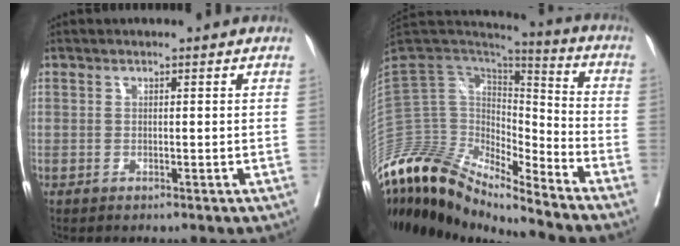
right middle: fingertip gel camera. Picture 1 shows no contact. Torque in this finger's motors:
{"motor_torque": [0.49, -0.22, 1.05, 0.21]}